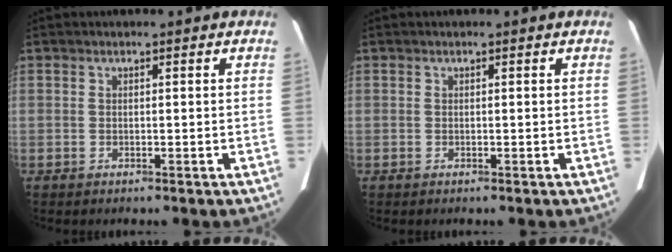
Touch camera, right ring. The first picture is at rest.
{"total": 0.0}